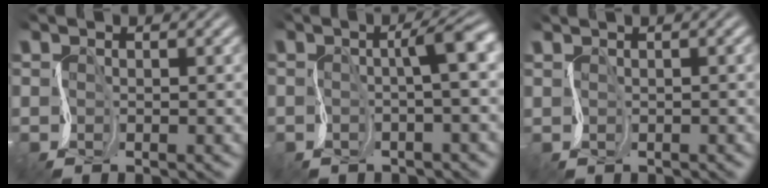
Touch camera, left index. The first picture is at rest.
{"total": 2.5, "force": [0.1, 0.0, 2.5], "torque": [-0.037, 0.012, -0.008]}
{"total": 0.7, "force": [0.4, -0.3, -0.6], "torque": [0.014, -0.001, 0.001]}